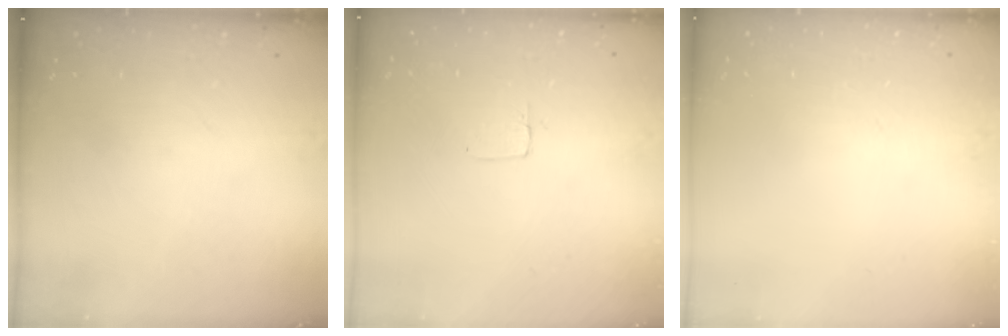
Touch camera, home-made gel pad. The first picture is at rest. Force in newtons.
{"total": 1.2, "press": 1.2, "slide": 0.0}
{"total": 0.0}